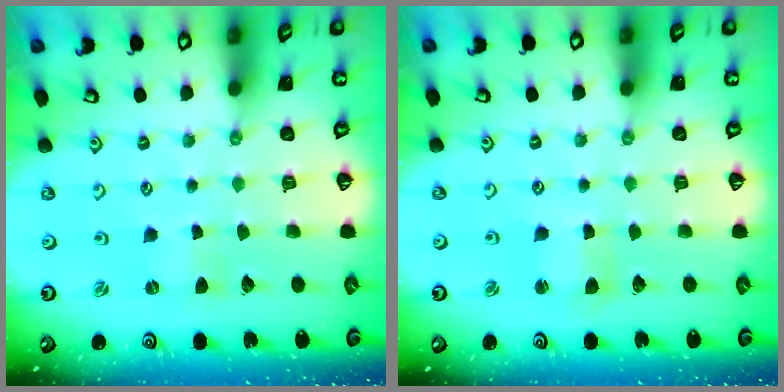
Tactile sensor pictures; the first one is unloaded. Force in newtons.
{"total": 2.9, "press": 2.9, "slide": 0.3}